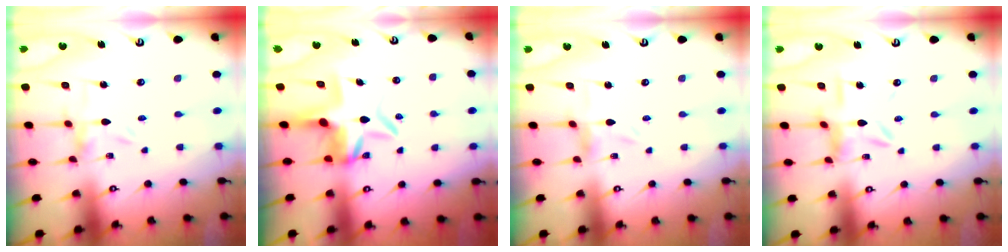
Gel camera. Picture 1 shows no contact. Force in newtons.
{"total": 7.5, "press": 7.5, "slide": 0.9}
{"total": 1.0, "press": 1.0, "slide": 0.3}
{"total": 9.1, "press": 9.1, "slide": 0.9}